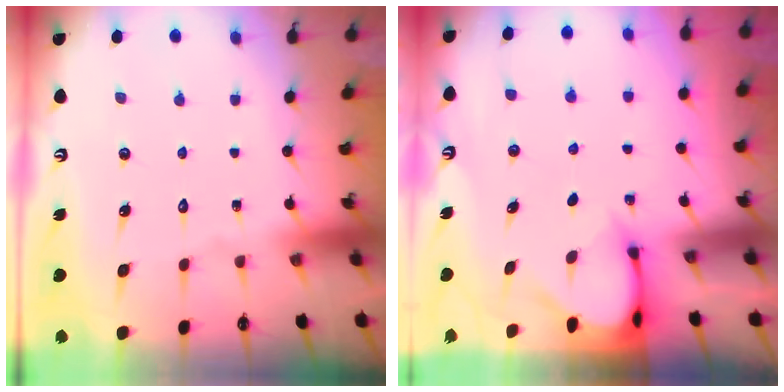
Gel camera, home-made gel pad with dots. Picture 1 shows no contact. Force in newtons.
{"total": 3.5, "press": 3.4, "slide": 0.3}